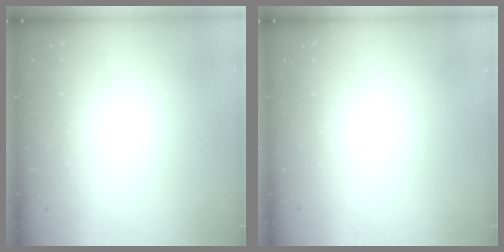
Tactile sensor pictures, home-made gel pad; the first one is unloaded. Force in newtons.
{"total": 0.0}